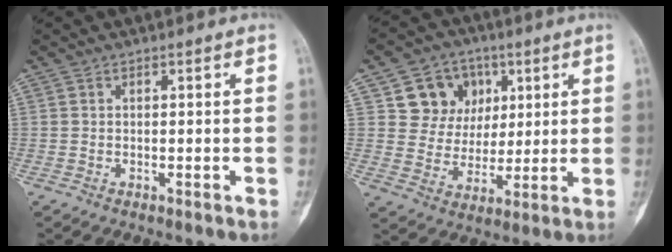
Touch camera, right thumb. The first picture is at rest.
{"total": 11.4, "force": [4.4, 10.0, 3.5], "torque": [-0.012, -0.008, 0.075]}